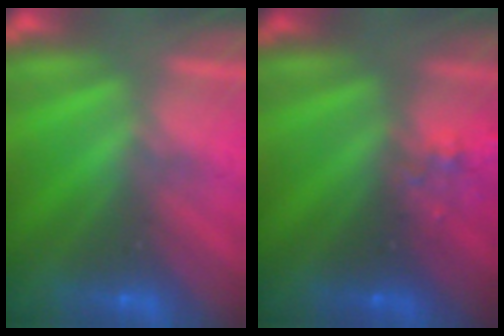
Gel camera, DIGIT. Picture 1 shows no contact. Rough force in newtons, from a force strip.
{"total": 2.3}